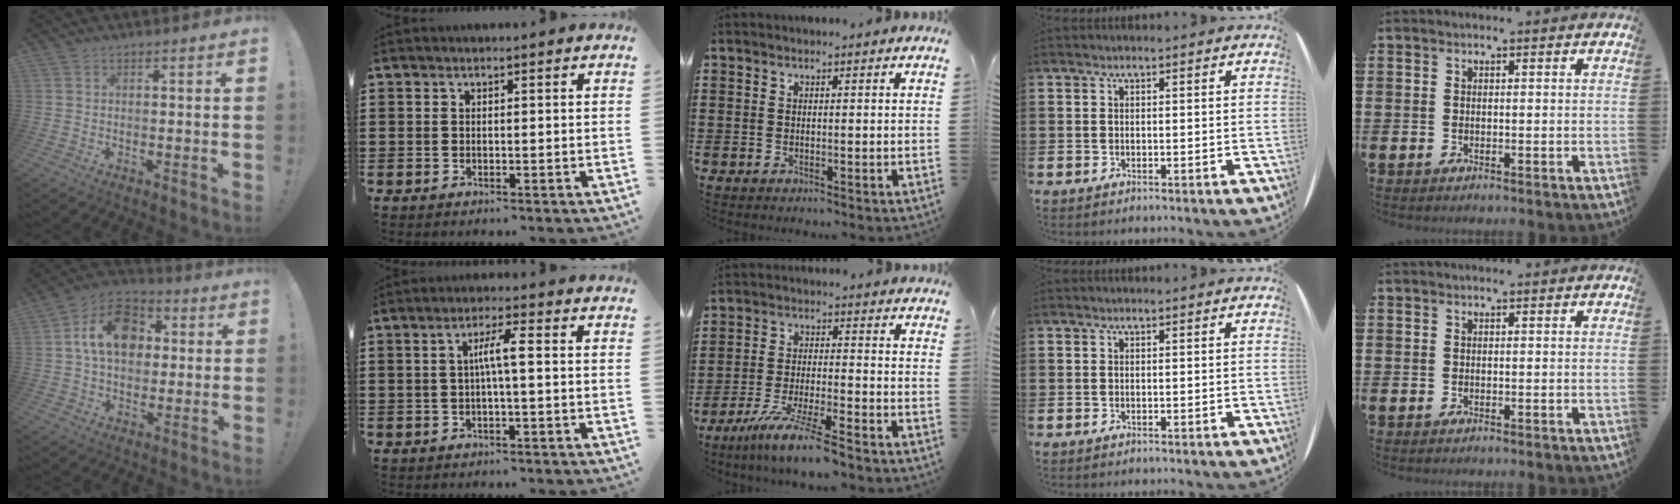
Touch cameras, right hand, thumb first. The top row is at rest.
{"thumb": {"total": 15.1, "force": [3.5, 11.0, 9.7], "torque": [-0.145, 0.006, 0.070]}, "index": {"total": 4.0, "force": [-0.1, 0.3, 4.0], "torque": [-0.075, 0.004, -0.007]}, "middle": {"total": 8.0, "force": [-6.6, -0.7, 4.5], "torque": [-0.093, -0.018, -0.125]}}